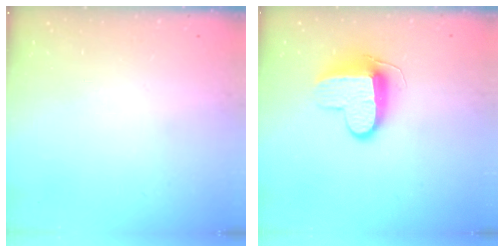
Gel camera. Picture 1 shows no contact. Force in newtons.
{"total": 9.4, "press": 9.3, "slide": 1.3}